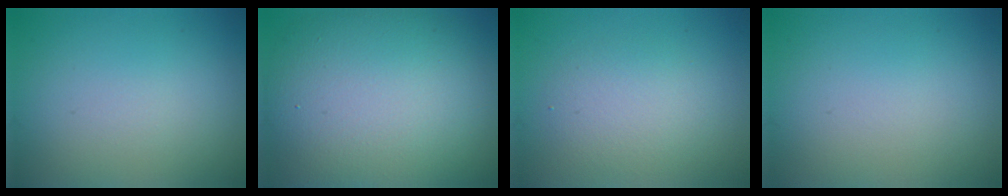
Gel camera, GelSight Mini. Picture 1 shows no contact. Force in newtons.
{"total": 14.0, "press": 13.9, "slide": 0.9}
{"total": 2.9, "press": 2.8, "slide": 0.2}
{"total": 0.0}